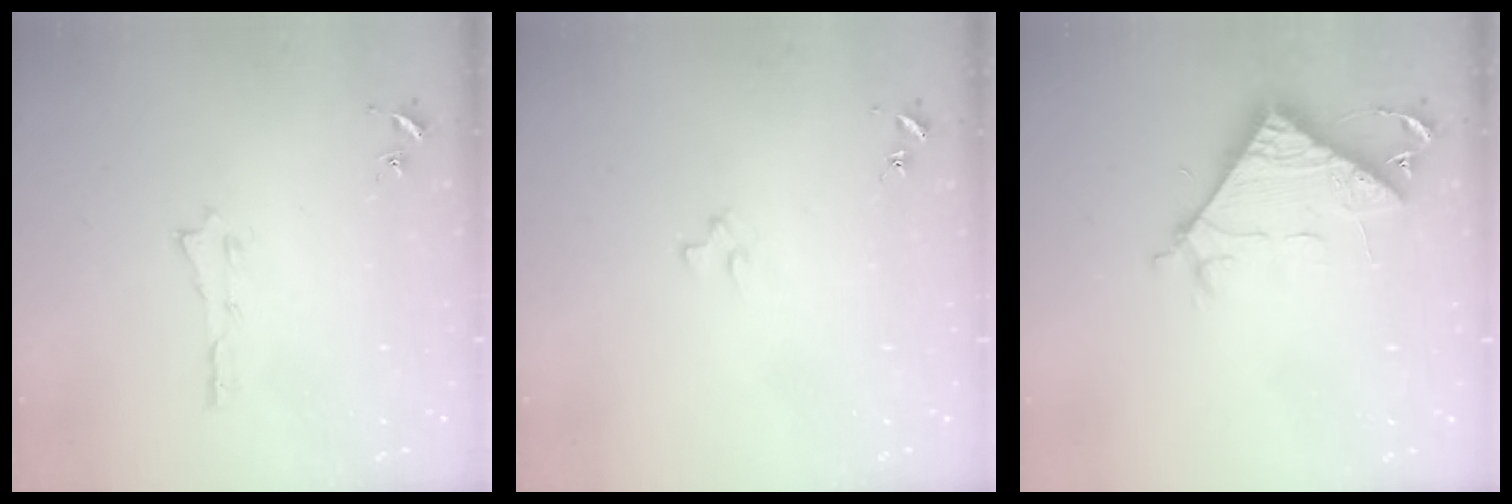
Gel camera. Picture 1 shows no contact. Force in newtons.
{"total": 1.9, "press": 1.9, "slide": 0.2}
{"total": 7.8, "press": 7.8, "slide": 0.7}